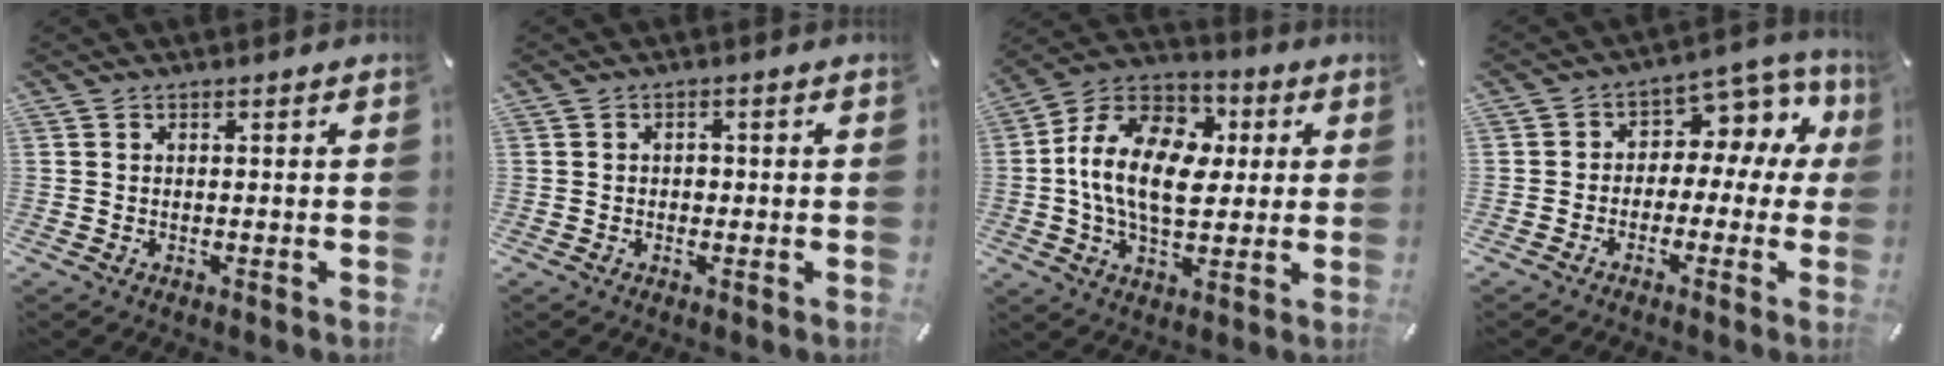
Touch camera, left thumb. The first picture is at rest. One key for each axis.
{"total": 1.4, "fx": -0.2, "fy": 1.2, "fz": 0.7, "tx": -0.008, "ty": 0.002, "tz": -0.008}
{"total": 17.8, "fx": 1.1, "fy": 12.2, "fz": 12.9, "tx": -0.268, "ty": 0.006, "tz": 0.017}
{"total": 8.6, "fx": 1.4, "fy": 6.9, "fz": 5.0, "tx": -0.073, "ty": -0.009, "tz": 0.024}